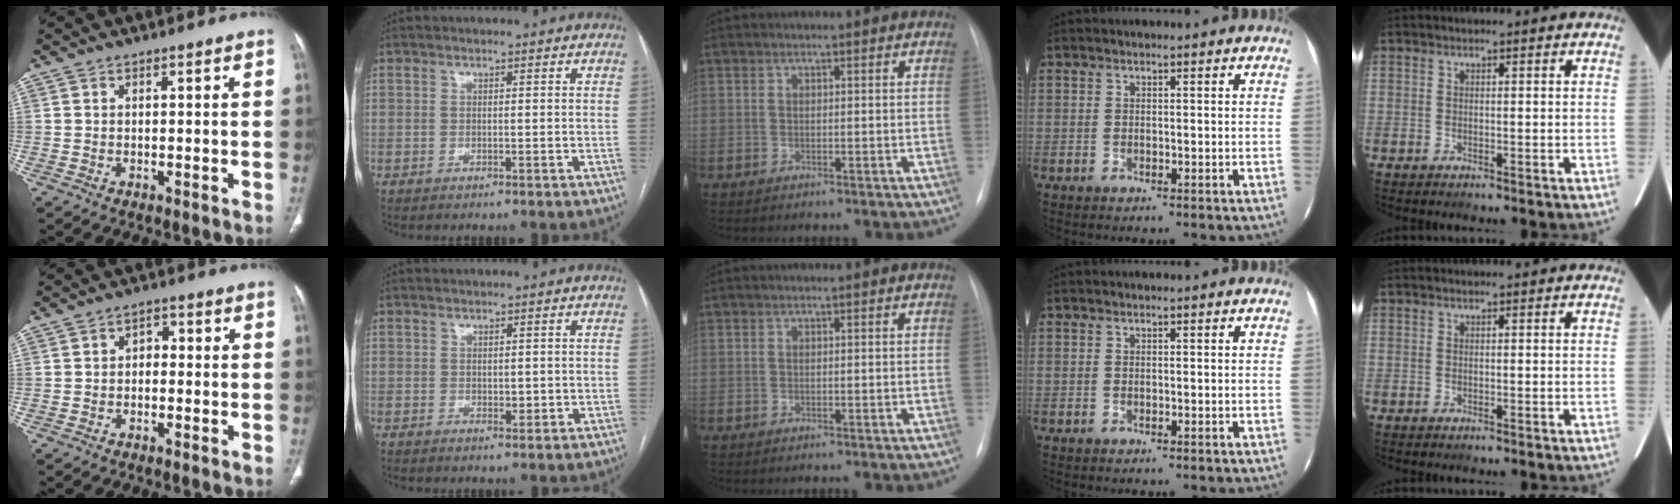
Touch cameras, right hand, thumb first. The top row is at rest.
{"thumb": {"total": 2.6, "force": [-0.3, 1.9, 1.7], "torque": [-0.014, 0.012, -0.014]}, "index": {"total": 1.9, "force": [0.0, 1.1, 1.5], "torque": [-0.017, -0.002, 0.003]}}